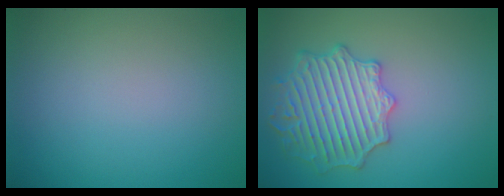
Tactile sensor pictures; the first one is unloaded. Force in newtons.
{"total": 5.0, "press": 4.8, "slide": 1.4}